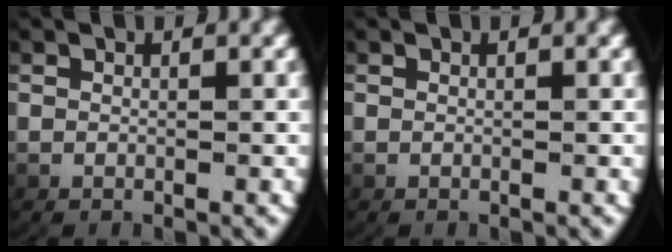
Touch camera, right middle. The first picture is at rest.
{"total": 0.0}